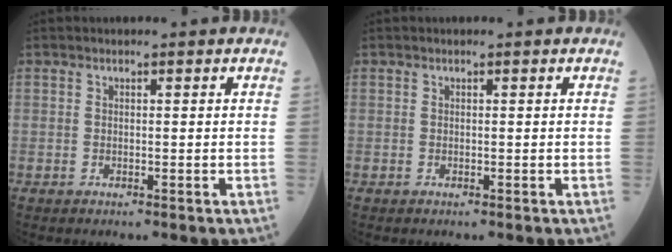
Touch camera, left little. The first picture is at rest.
{"total": 0.0}